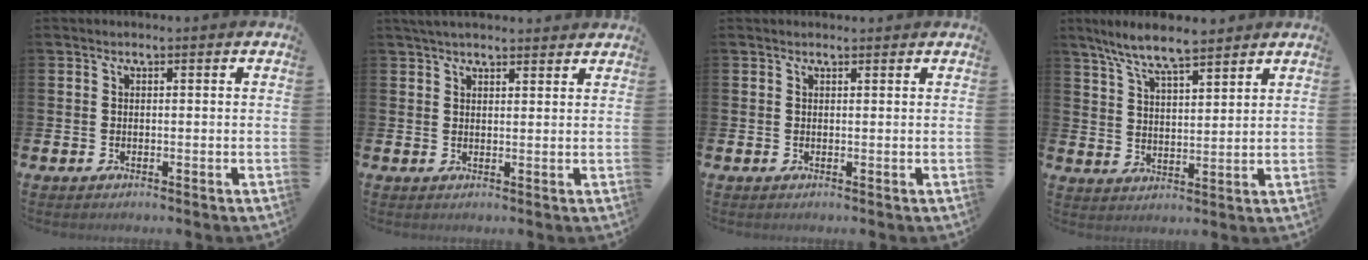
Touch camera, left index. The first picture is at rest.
{"total": 3.2, "force": [3.0, 0.6, 0.8], "torque": [-0.018, -0.007, 0.055]}
{"total": 0.6, "force": [0.6, 0.2, 0.0], "torque": [0.012, -0.004, 0.008]}
{"total": 8.0, "force": [7.2, 1.2, 3.1], "torque": [-0.088, -0.022, 0.133]}